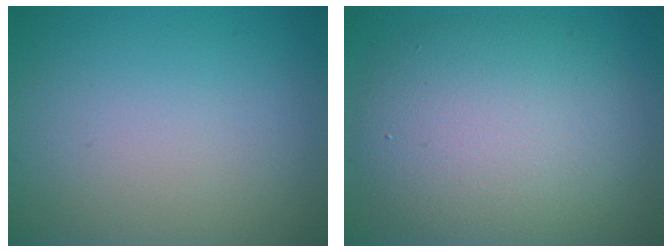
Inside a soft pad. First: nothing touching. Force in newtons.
{"total": 8.9, "press": 8.9, "slide": 0.3}